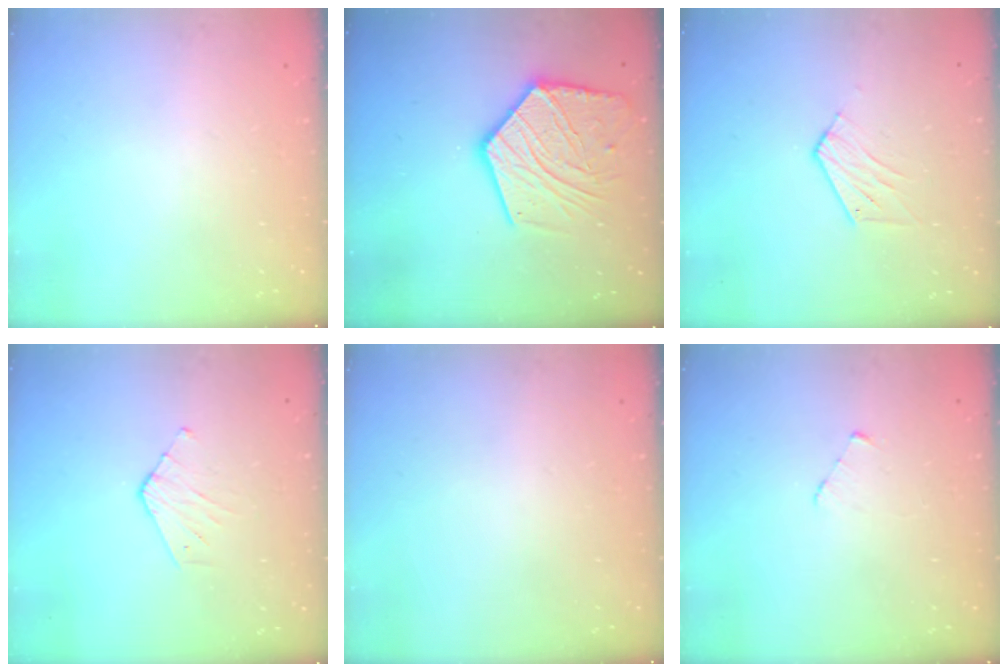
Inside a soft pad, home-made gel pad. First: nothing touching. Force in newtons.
{"total": 19.2, "press": 19.1, "slide": 1.4}
{"total": 5.3, "press": 5.3, "slide": 0.3}
{"total": 3.4, "press": 3.4, "slide": 0.3}
{"total": 0.0}
{"total": 2.7, "press": 2.7, "slide": 0.3}